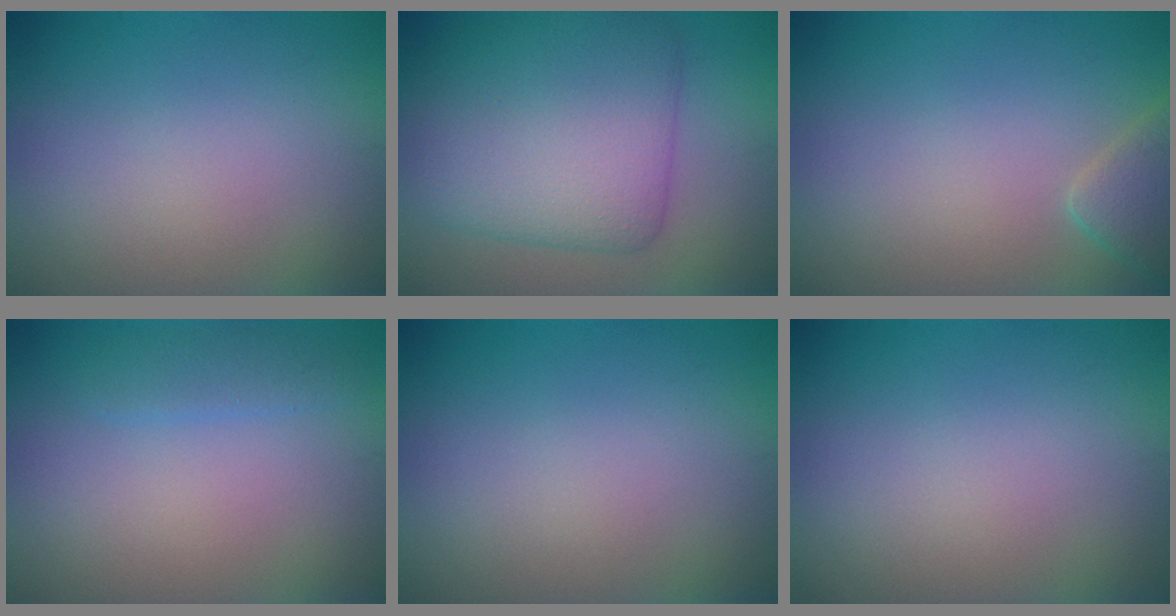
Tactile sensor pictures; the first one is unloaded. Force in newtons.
{"total": 8.2, "press": 8.2, "slide": 0.1}
{"total": 2.8, "press": 2.8, "slide": 0.1}
{"total": 1.4, "press": 1.4, "slide": 0.1}
{"total": 0.0}
{"total": 0.0}